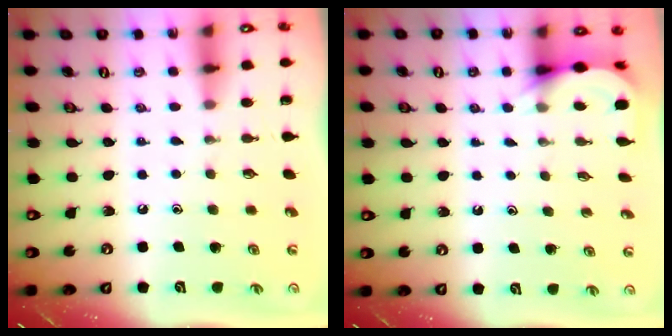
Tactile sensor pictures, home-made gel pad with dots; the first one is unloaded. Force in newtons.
{"total": 4.0, "press": 3.9, "slide": 0.6}